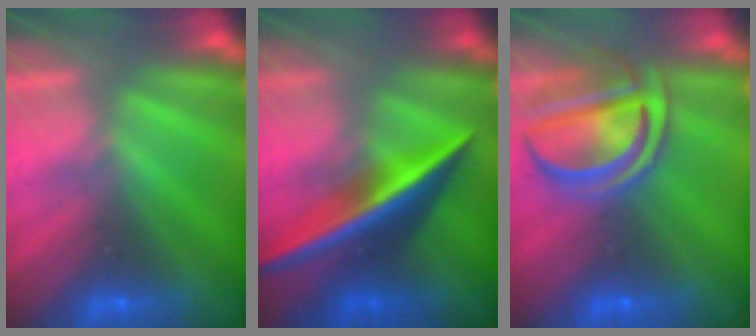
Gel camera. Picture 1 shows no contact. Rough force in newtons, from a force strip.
{"total": 2.7}
{"total": 6.9}